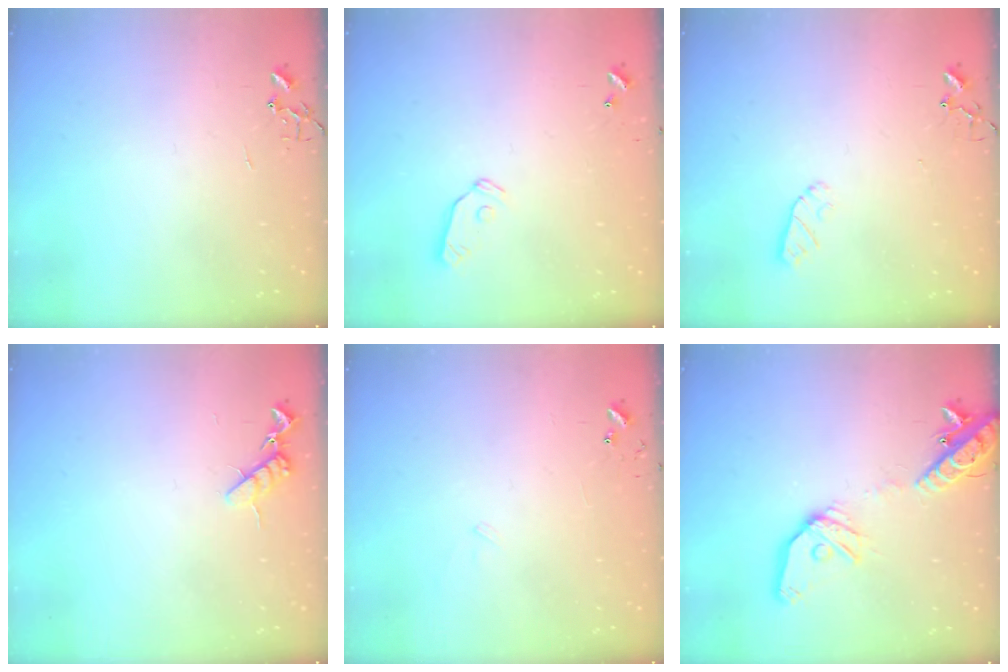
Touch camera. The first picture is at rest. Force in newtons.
{"total": 5.5, "press": 5.5, "slide": 0.2}
{"total": 4.4, "press": 4.4, "slide": 0.6}
{"total": 9.1, "press": 9.1, "slide": 0.6}
{"total": 5.8, "press": 5.8, "slide": 0.5}
{"total": 17.4, "press": 17.1, "slide": 3.1}